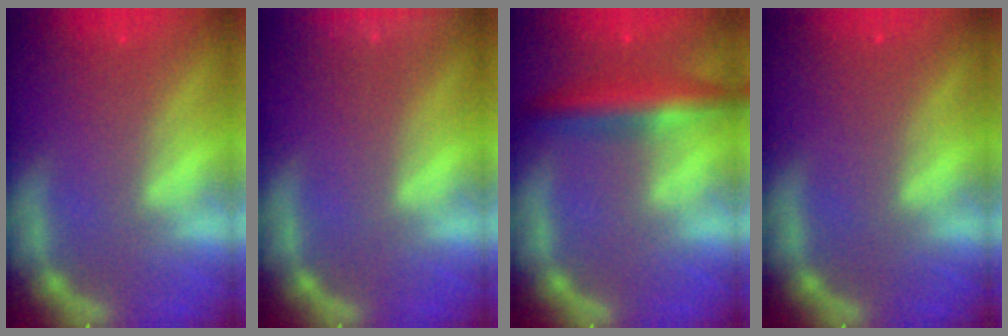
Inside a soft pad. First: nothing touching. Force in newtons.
{"total": 10.1}
{"total": 5.0}
{"total": 0.0}